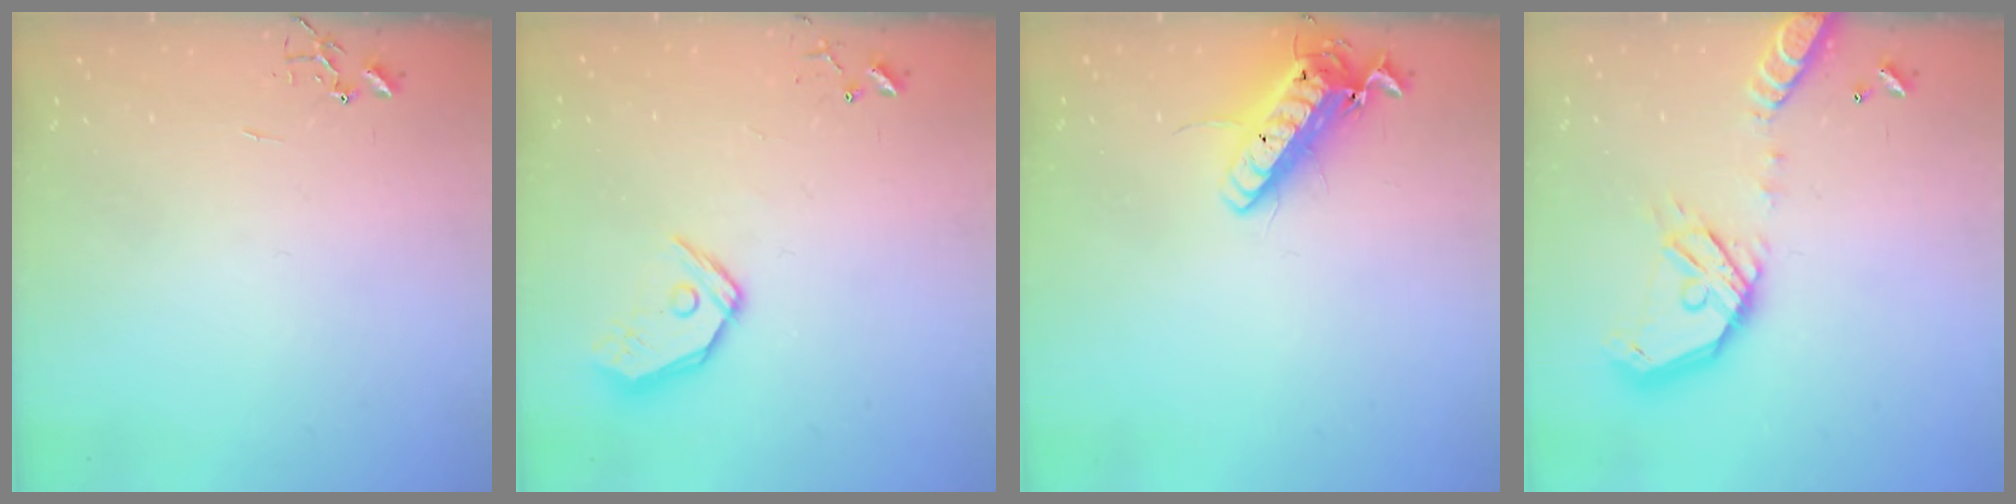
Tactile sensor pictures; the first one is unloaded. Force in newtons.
{"total": 11.1, "press": 11.0, "slide": 1.7}
{"total": 15.6, "press": 15.4, "slide": 2.8}
{"total": 19.5, "press": 19.2, "slide": 3.4}